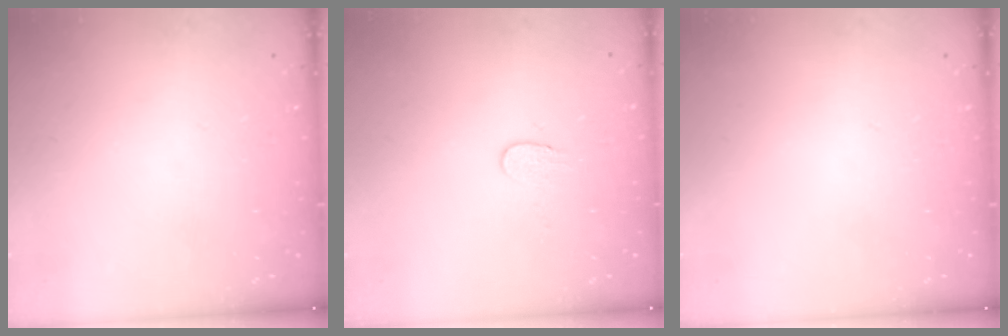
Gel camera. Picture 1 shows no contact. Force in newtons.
{"total": 6.2, "press": 6.2, "slide": 0.5}
{"total": 0.0}